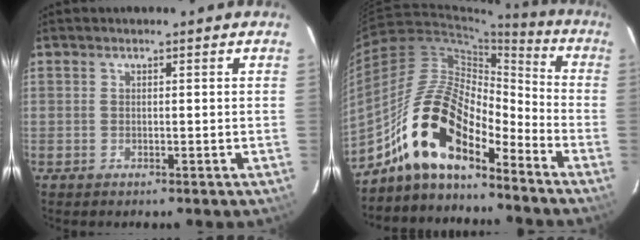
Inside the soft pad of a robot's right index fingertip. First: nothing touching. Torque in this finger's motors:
{"motor_torque": [0.88, -0.70, 1.05, 0.21]}